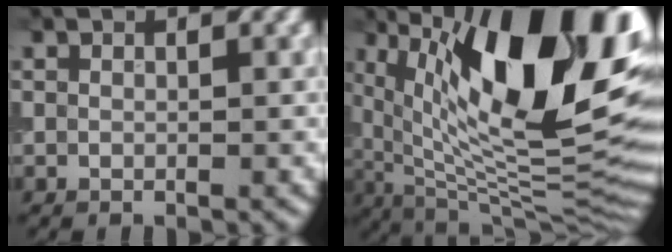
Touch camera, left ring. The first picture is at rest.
{"total": 17.3, "force": [6.4, 6.6, 14.7], "torque": [-0.236, 0.010, 0.121]}